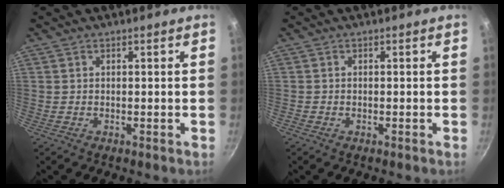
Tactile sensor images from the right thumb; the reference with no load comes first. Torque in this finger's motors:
{"motor_torque": [-0.62, -0.04, -0.21, -0.19, 0.05]}